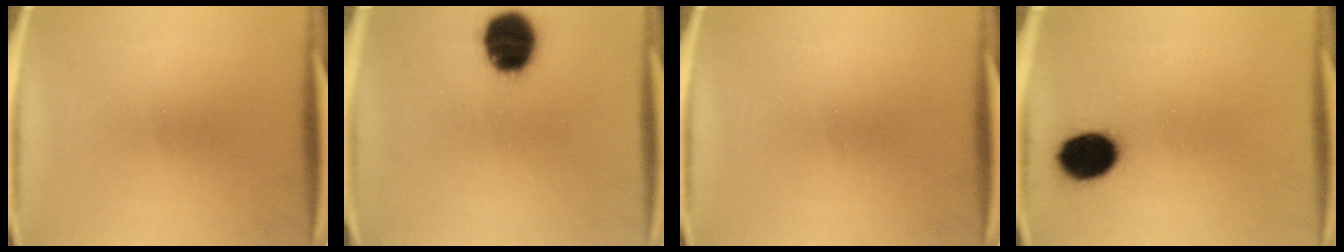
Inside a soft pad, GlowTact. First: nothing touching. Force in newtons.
{"total": 14.1}
{"total": 0.0}
{"total": 11.0}